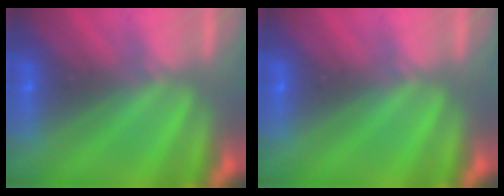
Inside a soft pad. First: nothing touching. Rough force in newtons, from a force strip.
{"total": 0.0}